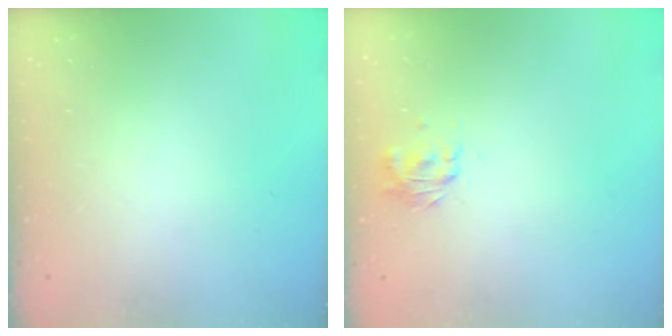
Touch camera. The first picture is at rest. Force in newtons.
{"total": 1.3, "press": 1.2, "slide": 0.4}